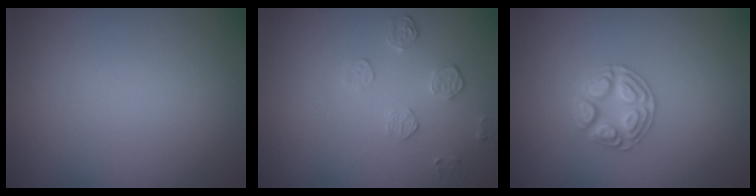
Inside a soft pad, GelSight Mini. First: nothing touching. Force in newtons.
{"total": 1.7, "press": 1.0, "slide": 1.4}
{"total": 2.9, "press": 2.8, "slide": 0.4}